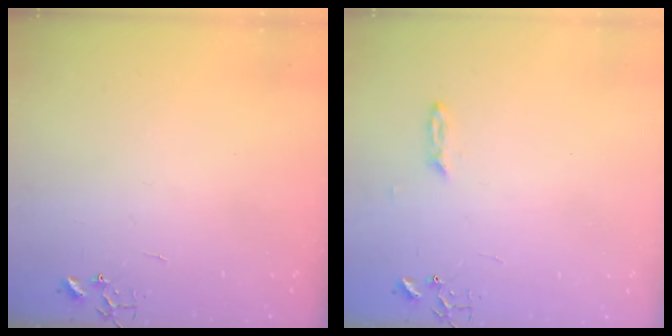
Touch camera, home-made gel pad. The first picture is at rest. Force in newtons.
{"total": 2.3, "press": 2.2, "slide": 0.4}